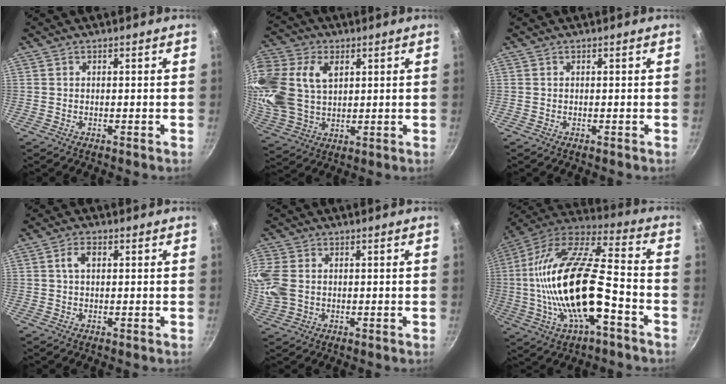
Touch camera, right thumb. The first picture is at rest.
{"total": 22.3, "force": [6.5, 15.6, 14.5], "torque": [-0.337, 0.013, 0.129]}
{"total": 0.0}
{"total": 2.9, "force": [0.6, 1.8, 2.2], "torque": [-0.034, 0.008, 0.009]}
{"total": 9.4, "force": [0.9, 7.3, 5.8], "torque": [-0.134, 0.002, 0.019]}
{"total": 26.3, "force": [-5.5, 10.7, 23.3], "torque": [-0.439, 0.033, -0.106]}